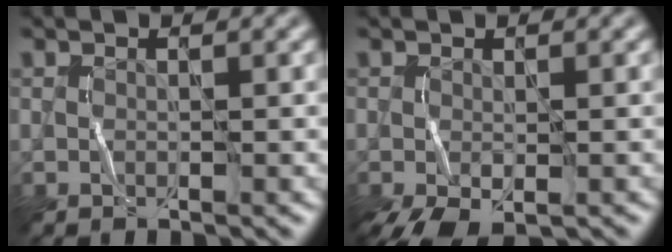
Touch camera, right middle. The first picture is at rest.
{"total": 4.0, "force": [-1.9, 1.9, 2.9], "torque": [-0.061, -0.015, -0.031]}